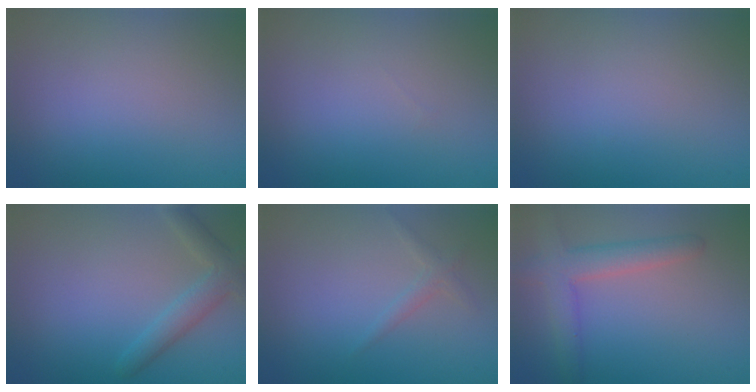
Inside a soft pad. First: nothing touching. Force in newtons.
{"total": 0.0}
{"total": 0.0}
{"total": 2.8, "press": 2.8, "slide": 0.0}
{"total": 1.1, "press": 1.1, "slide": 0.1}
{"total": 3.8, "press": 3.8, "slide": 0.2}